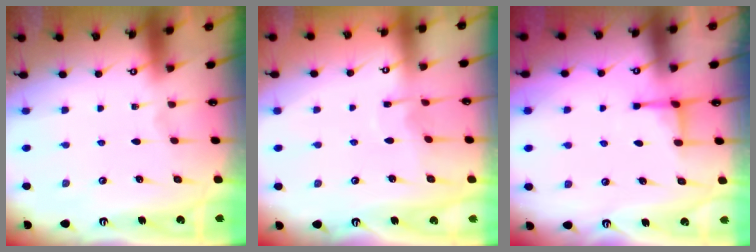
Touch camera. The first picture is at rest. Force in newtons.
{"total": 3.2, "press": 3.2, "slide": 0.4}
{"total": 2.5, "press": 2.3, "slide": 0.8}